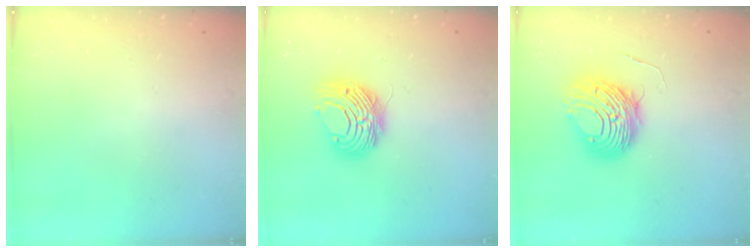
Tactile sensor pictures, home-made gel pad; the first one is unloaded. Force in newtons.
{"total": 8.9, "press": 8.9, "slide": 0.0}
{"total": 10.3, "press": 10.3, "slide": 1.0}